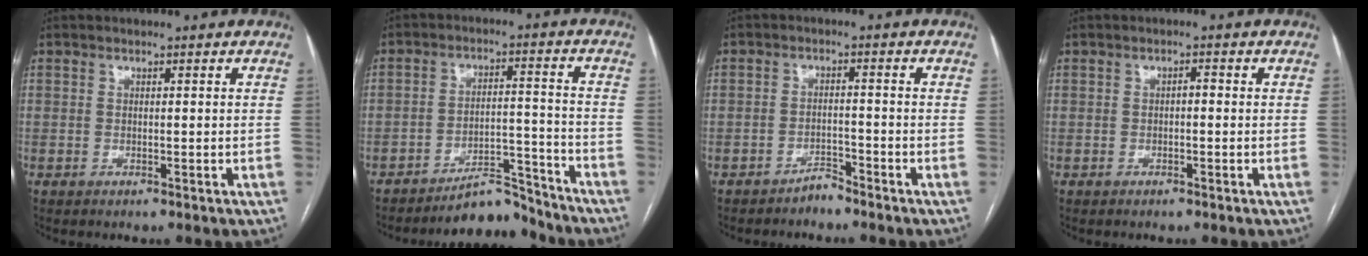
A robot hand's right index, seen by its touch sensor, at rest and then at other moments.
{"total": 7.6, "force": [-7.3, 1.8, 1.5], "torque": [-0.011, 0.033, -0.117]}
{"total": 2.3, "force": [-2.1, 0.6, 0.4], "torque": [0.000, 0.001, -0.037]}
{"total": 0.9, "force": [-0.2, 0.4, 0.8], "torque": [-0.012, 0.004, -0.005]}